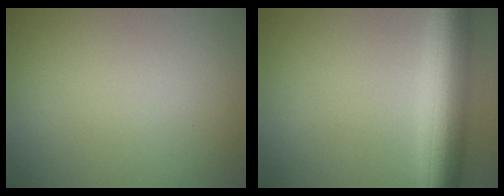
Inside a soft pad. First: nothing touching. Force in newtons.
{"total": 8.4, "press": 8.4, "slide": 0.2}